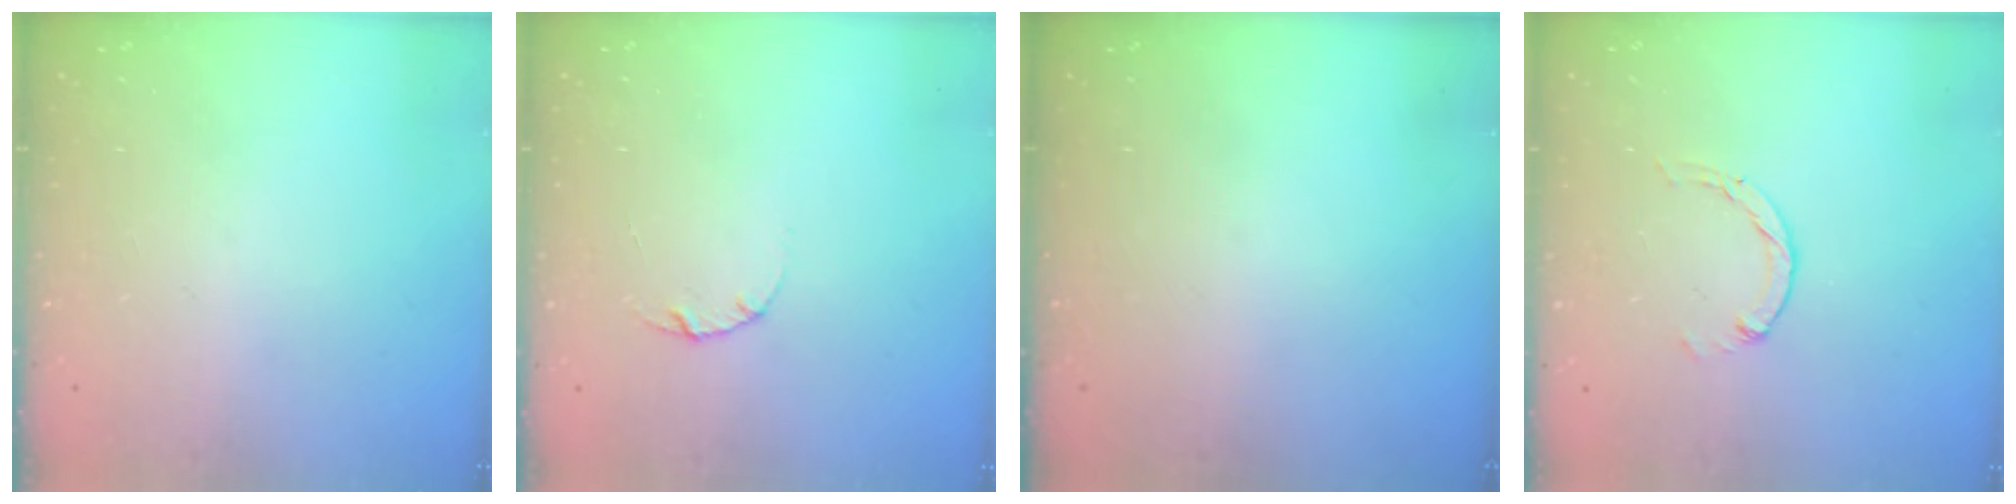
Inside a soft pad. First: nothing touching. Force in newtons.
{"total": 3.0, "press": 3.0, "slide": 0.4}
{"total": 0.0}
{"total": 1.1, "press": 1.1, "slide": 0.2}